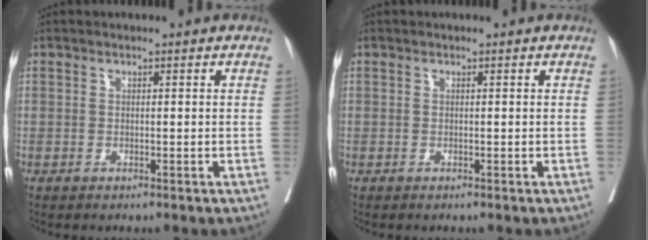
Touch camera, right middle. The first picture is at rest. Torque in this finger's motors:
{"motor_torque": [0.22, -0.18, -0.01, 0.01]}